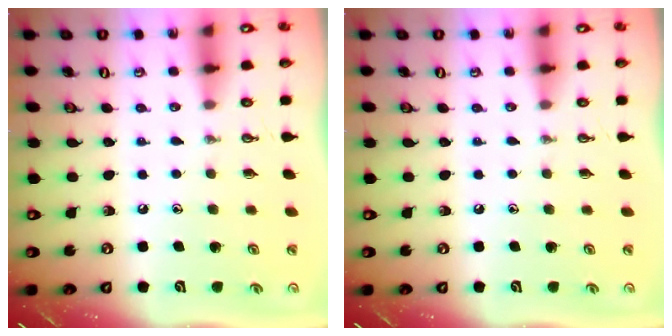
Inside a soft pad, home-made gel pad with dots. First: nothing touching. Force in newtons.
{"total": 0.0}